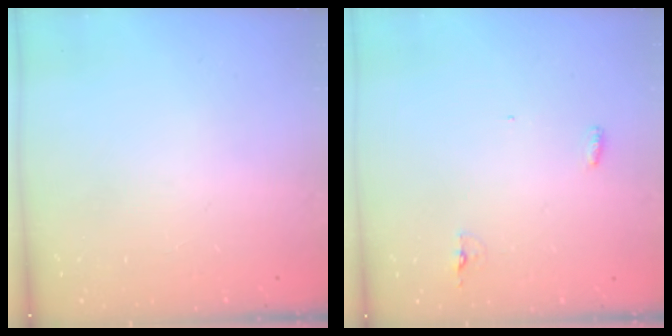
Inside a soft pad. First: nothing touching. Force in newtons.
{"total": 7.4, "press": 4.4, "slide": 6.0}